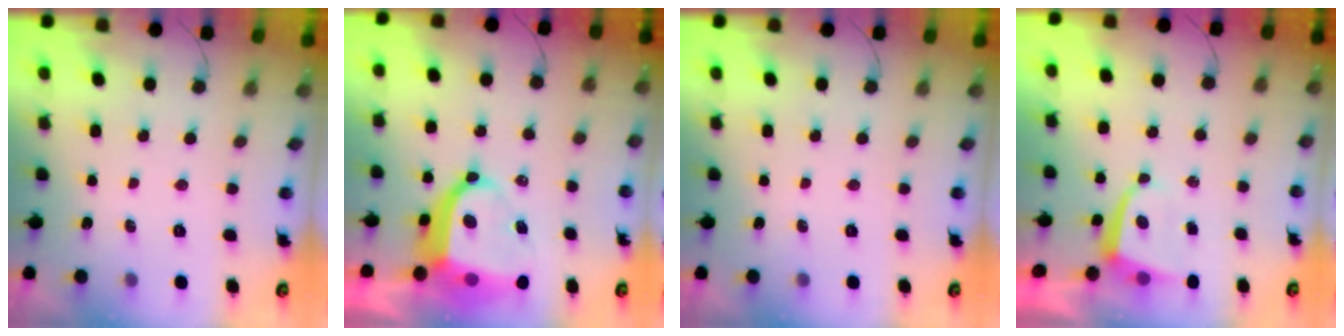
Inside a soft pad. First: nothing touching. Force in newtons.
{"total": 11.2, "press": 11.1, "slide": 1.4}
{"total": 0.0}
{"total": 2.7, "press": 2.6, "slide": 0.4}